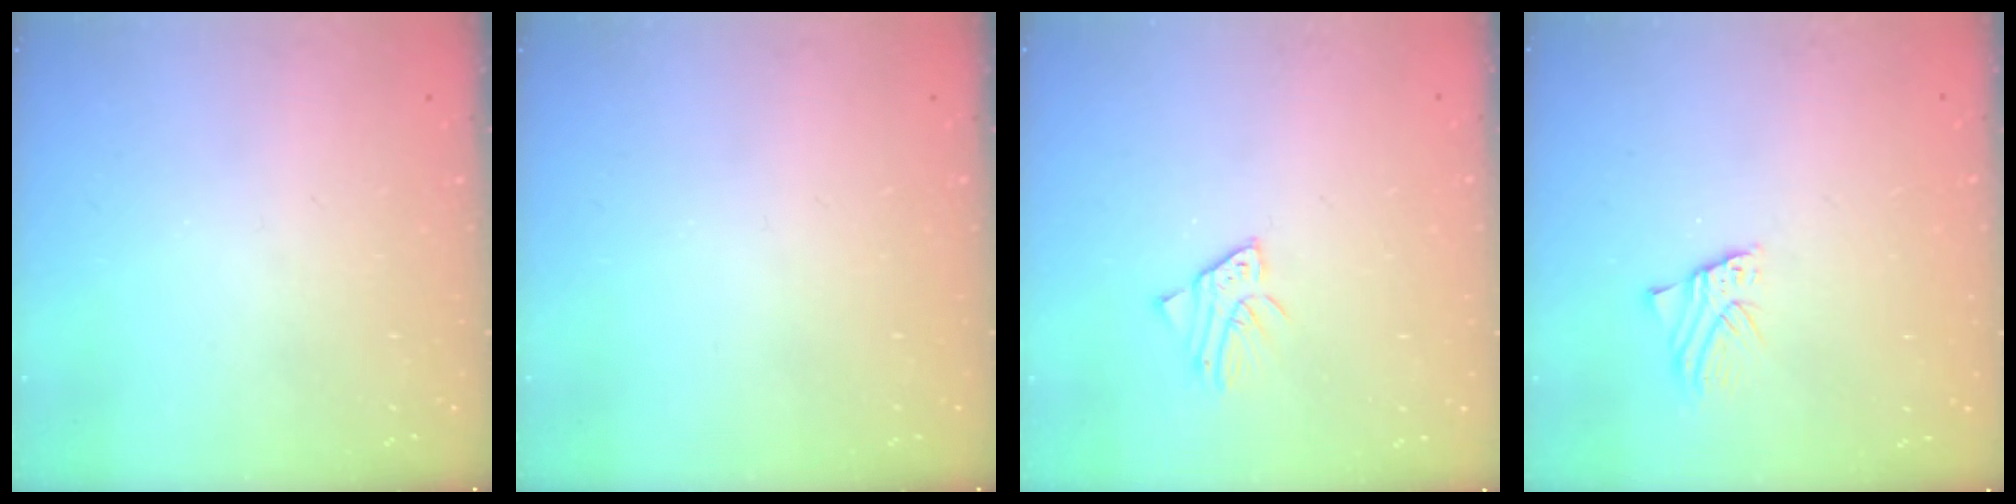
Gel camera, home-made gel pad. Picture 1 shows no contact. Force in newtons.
{"total": 0.0}
{"total": 2.6, "press": 2.6, "slide": 0.2}
{"total": 1.5, "press": 1.5, "slide": 0.0}